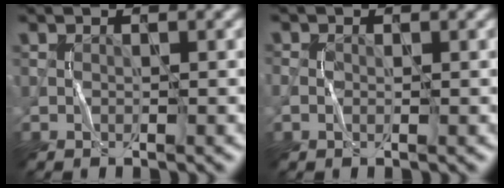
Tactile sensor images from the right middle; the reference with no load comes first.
{"total": 0.9, "force": [-0.1, 0.6, 0.7], "torque": [-0.016, 0.001, -0.004]}